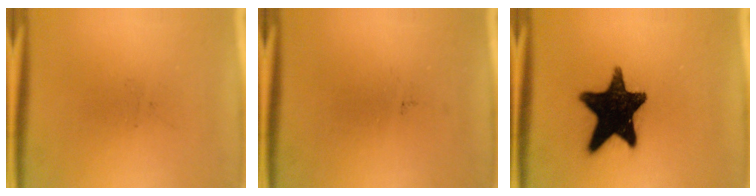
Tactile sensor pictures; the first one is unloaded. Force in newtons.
{"total": 0.0}
{"total": 17.4}